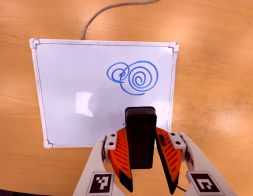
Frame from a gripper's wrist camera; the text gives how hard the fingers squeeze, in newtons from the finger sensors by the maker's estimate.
{"total": 5.8, "left": 5.4, "right": 6.1}